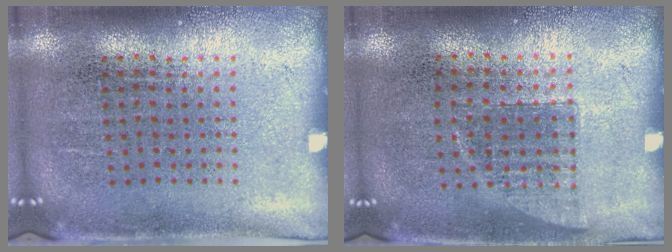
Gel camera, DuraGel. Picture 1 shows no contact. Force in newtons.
{"total": 0.6, "press": 0.5, "slide": 0.2}